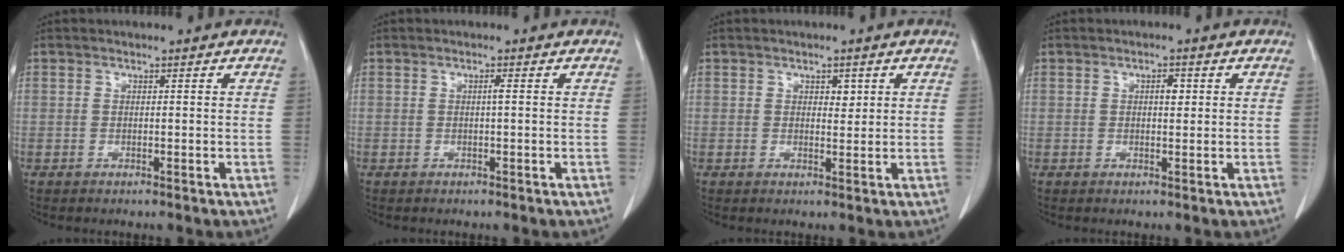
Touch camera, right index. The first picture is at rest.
{"total": 0.7, "force": [0.0, -0.1, 0.7], "torque": [-0.011, 0.001, 0.000]}
{"total": 1.7, "force": [0.7, 0.9, 1.2], "torque": [-0.015, -0.003, 0.011]}
{"total": 1.8, "force": [0.4, 0.7, 1.5], "torque": [-0.025, 0.002, 0.007]}